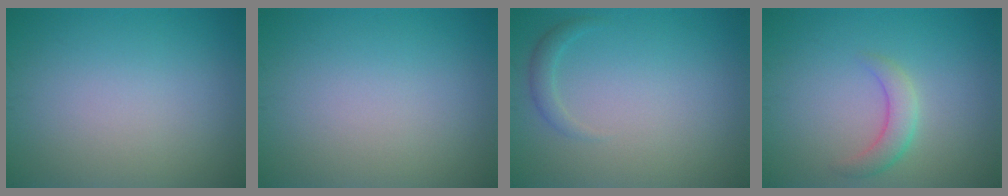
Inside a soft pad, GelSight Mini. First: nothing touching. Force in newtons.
{"total": 0.0}
{"total": 1.2, "press": 1.2, "slide": 0.1}
{"total": 2.4, "press": 2.4, "slide": 0.2}